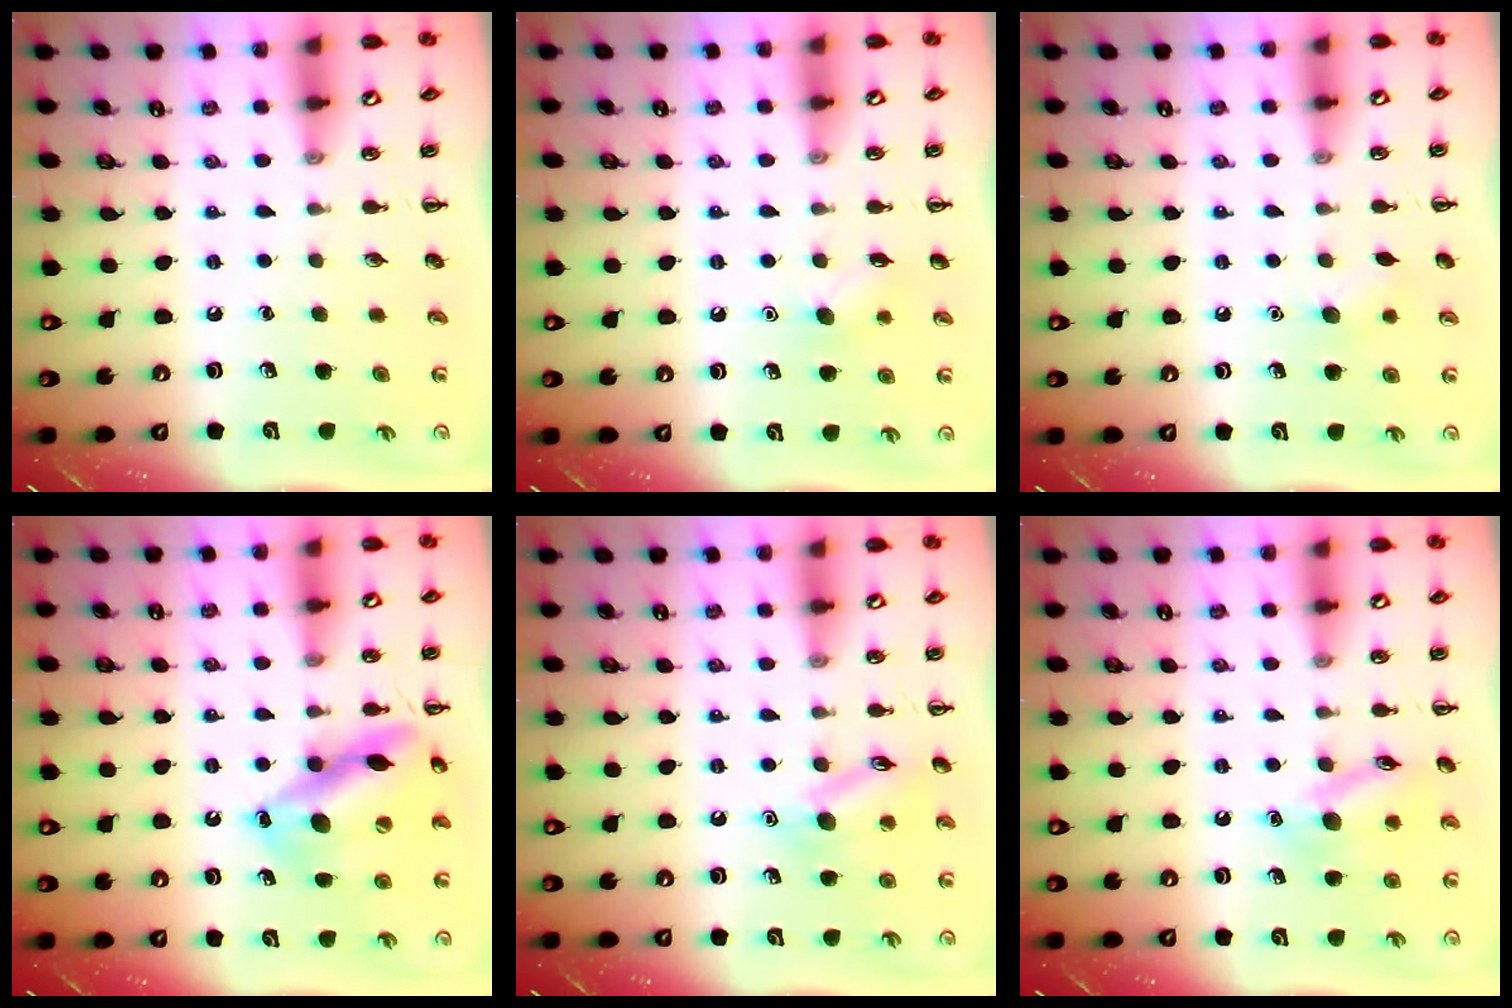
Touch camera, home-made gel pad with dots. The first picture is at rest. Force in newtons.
{"total": 7.1, "press": 7.0, "slide": 1.5}
{"total": 6.0, "press": 5.8, "slide": 1.6}
{"total": 15.7, "press": 15.6, "slide": 1.2}
{"total": 11.6, "press": 11.5, "slide": 0.6}
{"total": 12.0, "press": 12.0, "slide": 0.7}